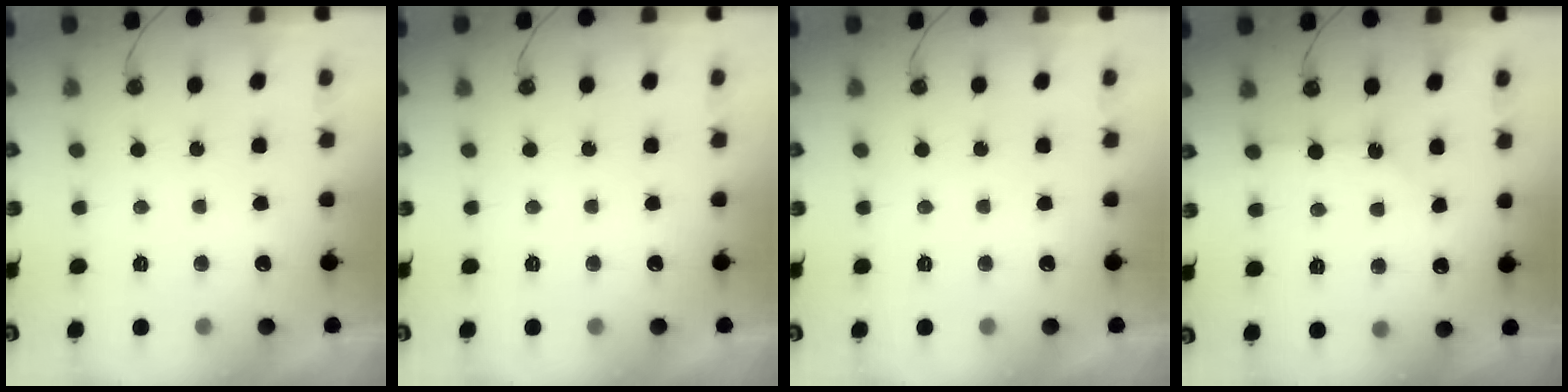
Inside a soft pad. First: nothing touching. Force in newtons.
{"total": 0.0}
{"total": 0.8, "press": 0.5, "slide": 0.6}
{"total": 2.3, "press": 2.2, "slide": 0.4}